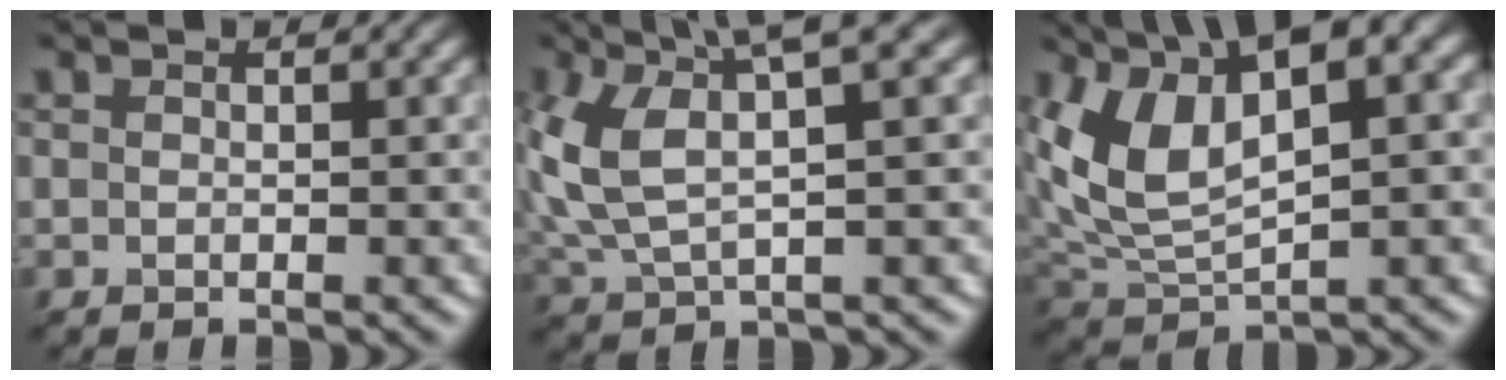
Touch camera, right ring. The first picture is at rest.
{"total": 8.0, "force": [2.5, 3.2, 6.9], "torque": [-0.163, 0.011, 0.045]}
{"total": 9.6, "force": [3.3, 4.7, 7.8], "torque": [-0.160, 0.007, 0.060]}